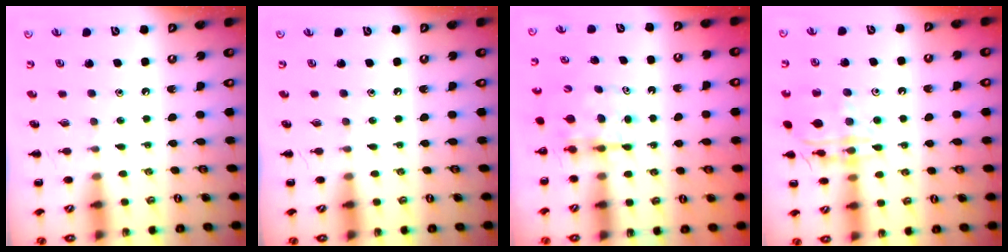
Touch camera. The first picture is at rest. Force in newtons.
{"total": 0.0}
{"total": 5.4, "press": 5.4, "slide": 0.0}
{"total": 13.6, "press": 13.5, "slide": 1.2}